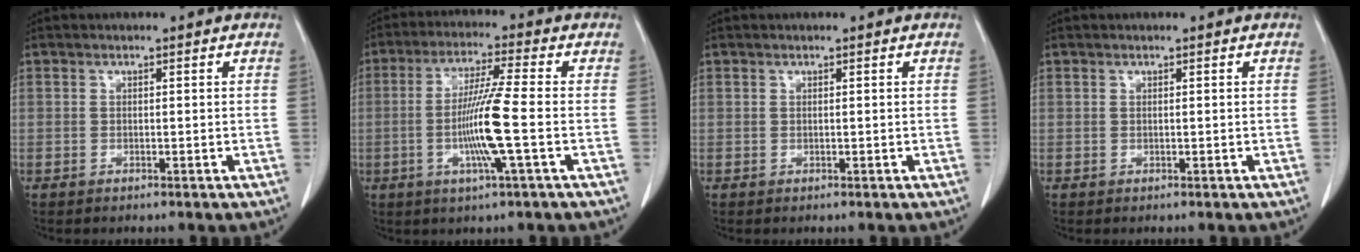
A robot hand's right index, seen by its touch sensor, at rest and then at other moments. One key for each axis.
{"total": 9.7, "fx": -2.0, "fy": -1.0, "fz": 9.4, "tx": -0.185, "ty": -0.009, "tz": -0.041}
{"total": 0.0}
{"total": 0.0}